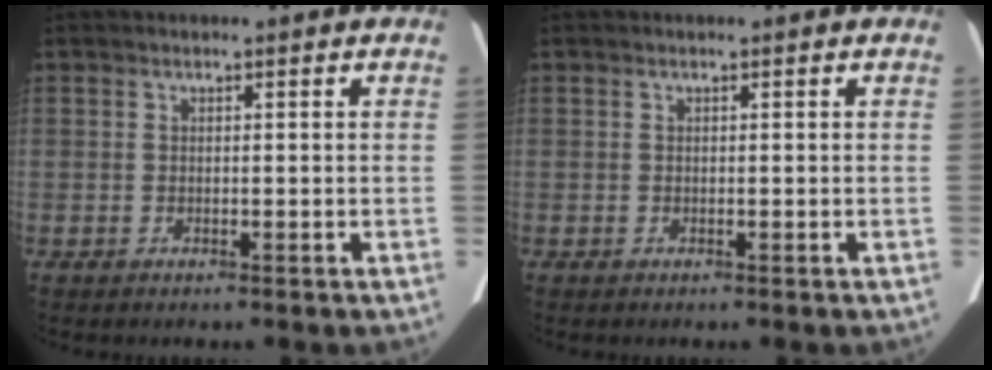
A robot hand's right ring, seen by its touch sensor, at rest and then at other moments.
{"total": 0.0}